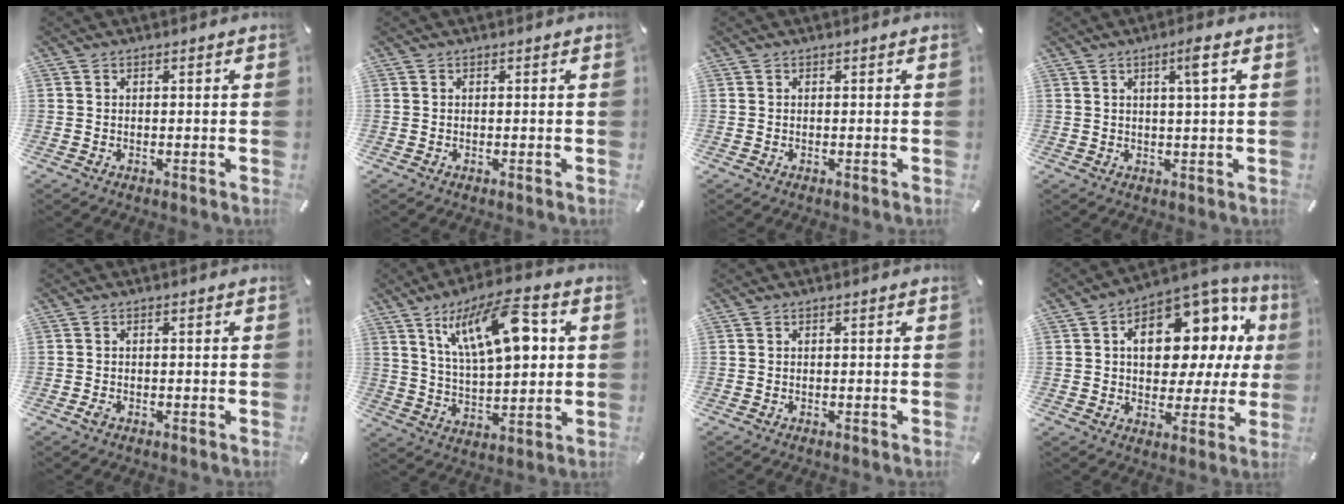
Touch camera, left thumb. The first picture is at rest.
{"total": 0.0}
{"total": 0.0}
{"total": 4.4, "force": [2.0, 0.2, 3.9], "torque": [-0.072, -0.002, 0.028]}
{"total": 1.4, "force": [-0.5, 0.7, 1.1], "torque": [-0.026, -0.003, -0.011]}
{"total": 18.7, "force": [7.5, 8.2, 15.1], "torque": [-0.263, -0.014, 0.120]}
{"total": 0.0}
{"total": 15.2, "force": [4.5, 10.2, 10.3], "torque": [-0.149, -0.025, 0.082]}